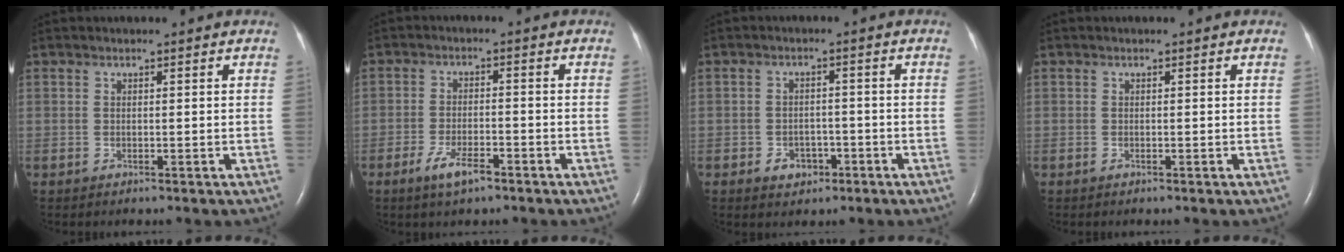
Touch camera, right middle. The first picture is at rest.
{"total": 4.5, "force": [-3.0, 1.1, 3.2], "torque": [-0.072, -0.004, -0.052]}
{"total": 3.3, "force": [-1.6, 2.4, 1.5], "torque": [-0.019, 0.005, -0.018]}
{"total": 0.0}